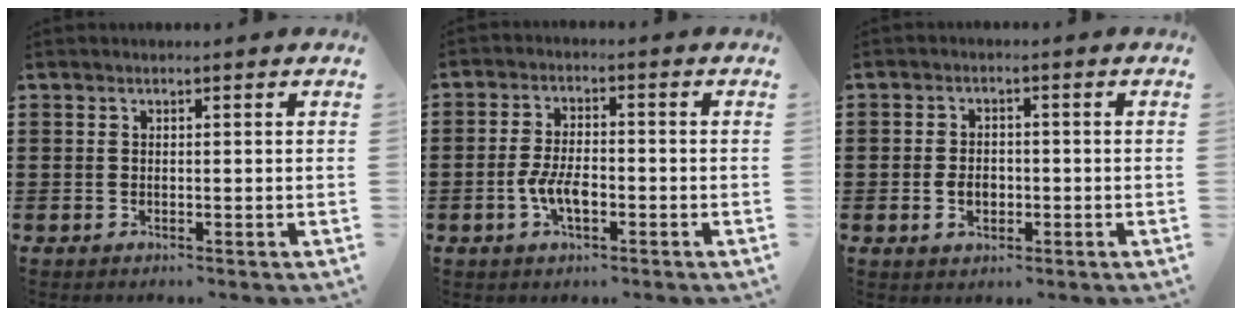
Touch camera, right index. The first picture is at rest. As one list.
[{"total": 4.9, "force": [-1.6, 2.4, 4.0], "torque": [-0.097, -0.001, -0.035]}, {"total": 3.2, "force": [-0.7, 2.2, 2.2], "torque": [-0.046, 0.003, -0.015]}]